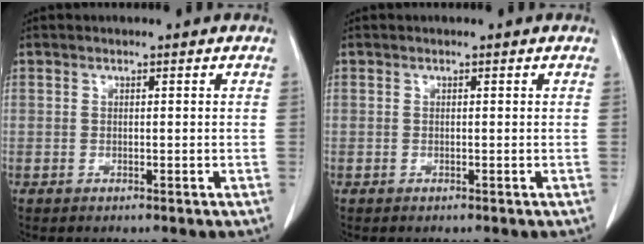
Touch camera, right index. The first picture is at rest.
{"total": 0.0}